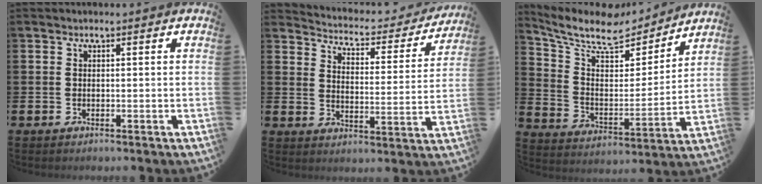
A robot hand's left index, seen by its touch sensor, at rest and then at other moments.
{"total": 4.4, "force": [4.2, 1.2, 0.7], "torque": [-0.035, -0.042, 0.063]}
{"total": 8.9, "force": [7.4, 3.5, 3.6], "torque": [-0.096, -0.055, 0.123]}